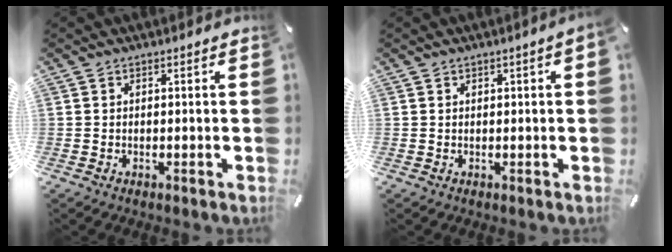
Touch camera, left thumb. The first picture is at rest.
{"total": 1.2, "force": [0.4, 0.2, 1.1], "torque": [-0.020, 0.000, 0.005]}